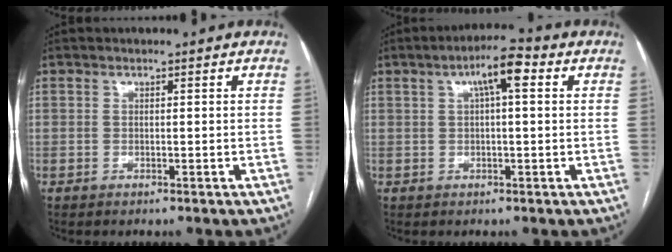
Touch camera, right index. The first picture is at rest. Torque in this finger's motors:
{"motor_torque": [0.54, 0.31, 0.39, 0.10]}